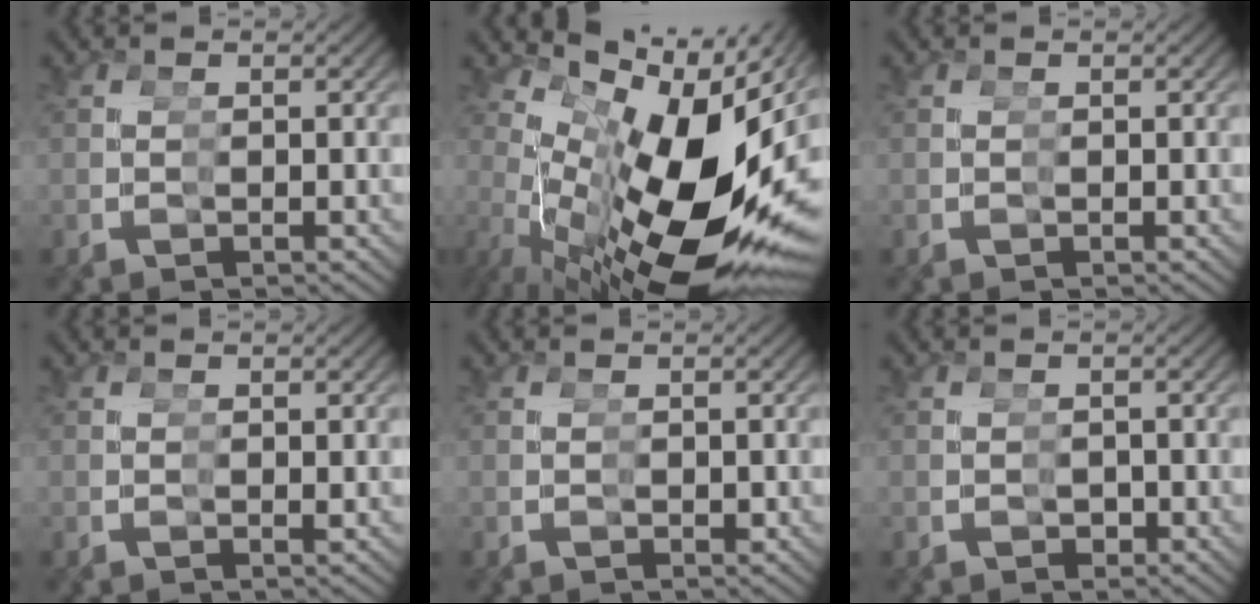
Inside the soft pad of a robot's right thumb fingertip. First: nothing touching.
{"total": 20.4, "force": [-0.3, 12.0, 16.4], "torque": [-0.265, -0.040, 0.023]}
{"total": 0.0}
{"total": 0.0}
{"total": 0.6, "force": [0.0, 0.6, 0.3], "torque": [0.001, -0.003, 0.002]}
{"total": 1.8, "force": [-0.3, 1.5, 0.8], "torque": [-0.008, -0.010, -0.001]}